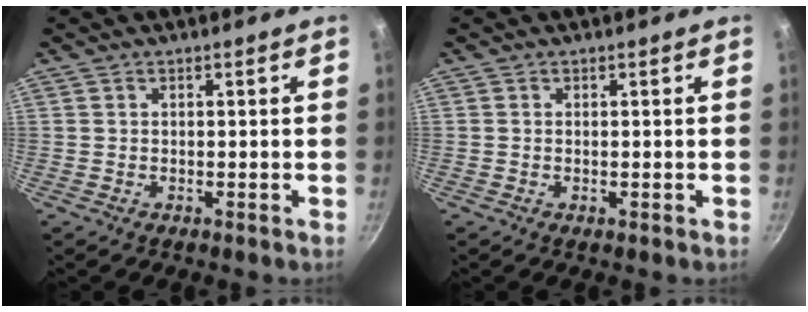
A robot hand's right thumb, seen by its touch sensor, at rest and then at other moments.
{"total": 0.5, "force": [-0.1, 0.2, 0.5], "torque": [-0.007, 0.000, -0.002]}